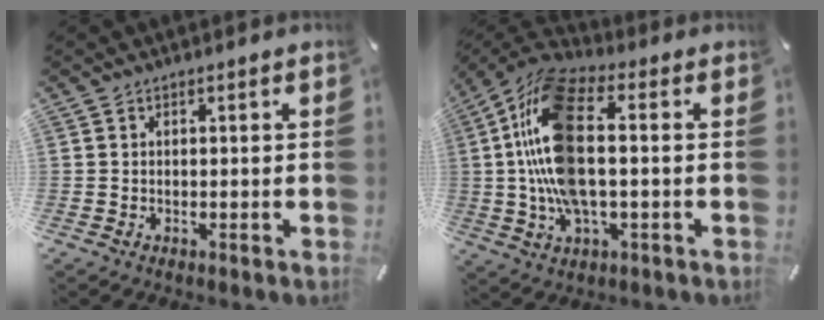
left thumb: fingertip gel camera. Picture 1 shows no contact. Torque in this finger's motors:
{"motor_torque": [1.31, 1.26, 2.77, 0.00, 0.82]}